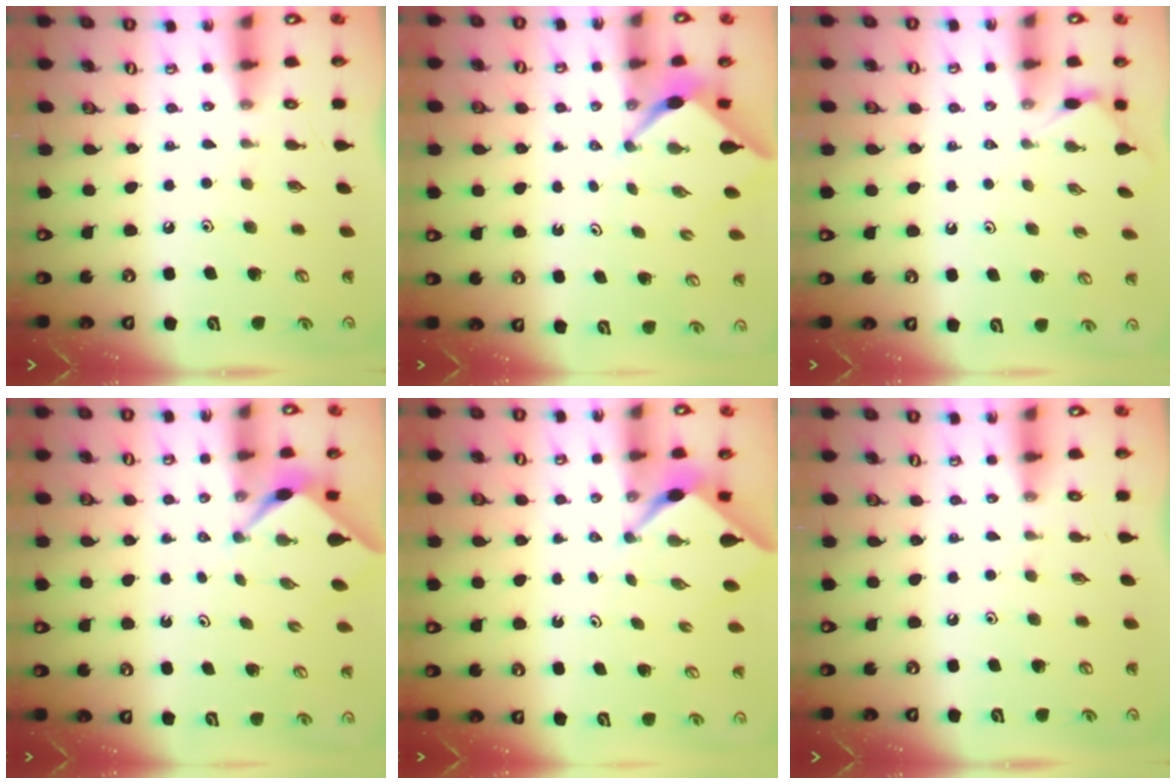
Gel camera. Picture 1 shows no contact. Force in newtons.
{"total": 2.4, "press": 2.4, "slide": 0.3}
{"total": 2.9, "press": 2.8, "slide": 0.5}
{"total": 2.8, "press": 2.8, "slide": 0.4}
{"total": 2.2, "press": 2.2, "slide": 0.3}
{"total": 0.0}